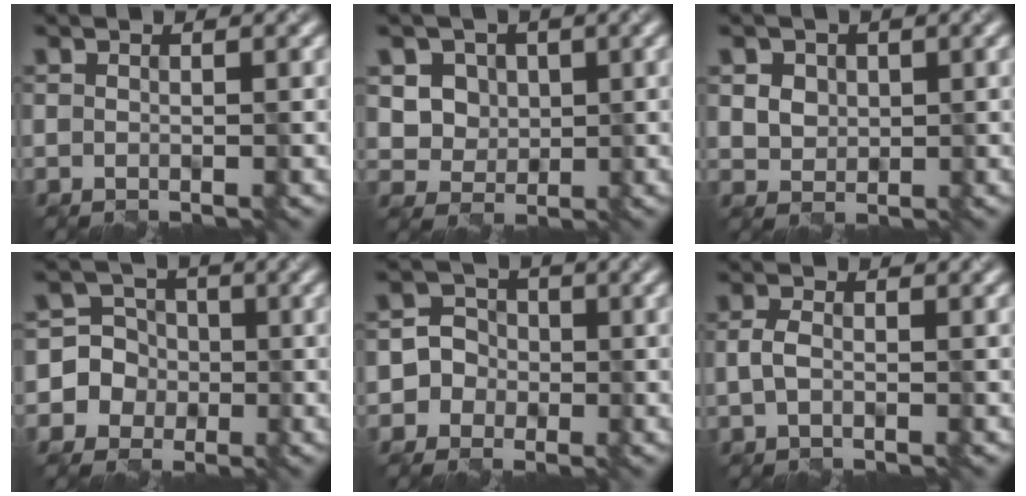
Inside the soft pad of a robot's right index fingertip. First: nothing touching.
{"total": 4.4, "force": [1.2, 3.8, 1.8], "torque": [-0.044, -0.009, 0.028]}
{"total": 4.1, "force": [1.5, 3.2, 2.0], "torque": [-0.052, 0.012, 0.026]}
{"total": 7.4, "force": [-0.9, 7.3, 1.1], "torque": [-0.033, 0.027, -0.034]}
{"total": 4.5, "force": [-1.2, 4.3, 0.3], "torque": [0.010, 0.020, -0.041]}
{"total": 1.8, "force": [-0.3, 1.2, 1.4], "torque": [-0.034, 0.003, -0.005]}